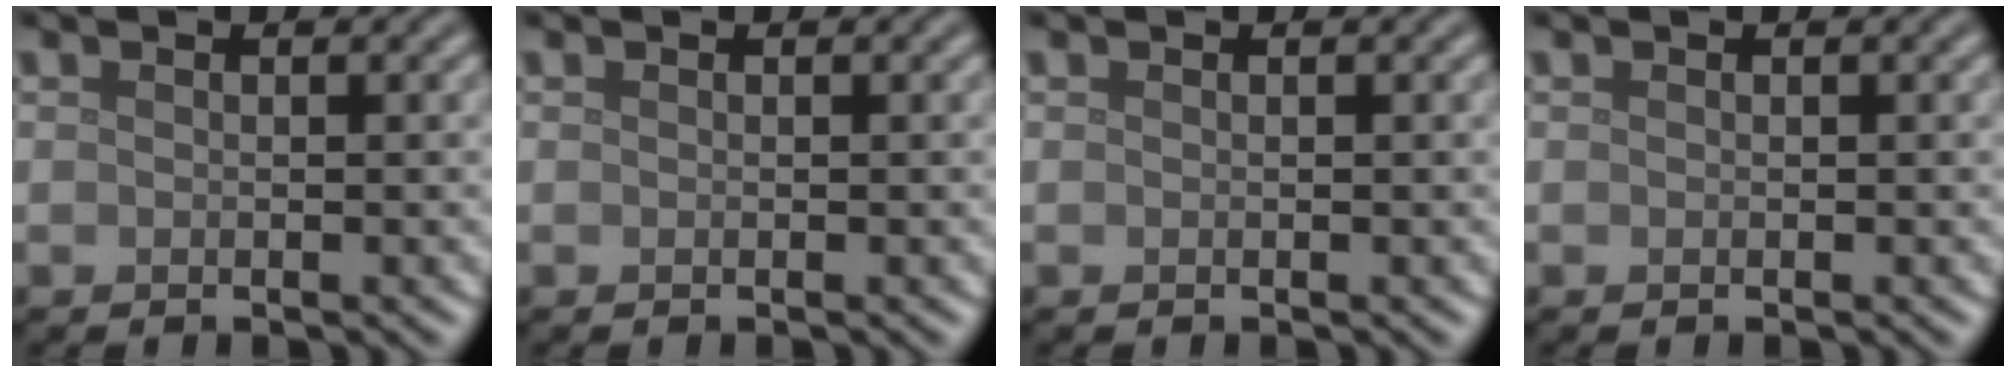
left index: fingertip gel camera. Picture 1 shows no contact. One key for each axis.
{"total": 0.0}
{"total": 0.0}
{"total": 0.0}